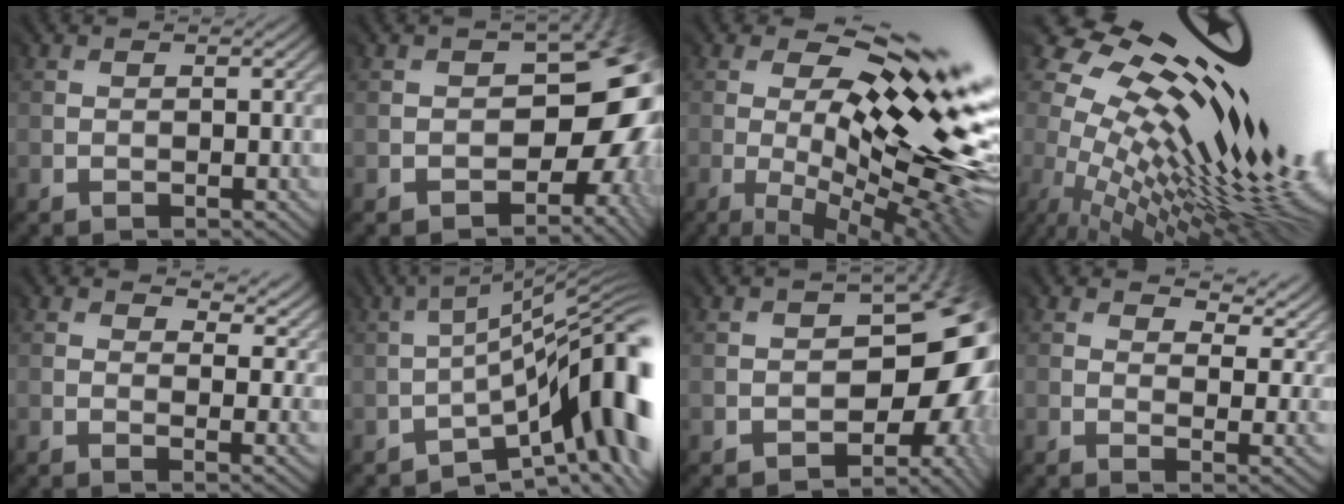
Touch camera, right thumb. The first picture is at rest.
{"total": 10.1, "force": [-3.3, 6.6, 6.9], "torque": [-0.053, -0.015, -0.047]}
{"total": 18.8, "force": [-0.1, 5.8, 17.9], "torque": [-0.258, 0.003, -0.011]}
{"total": 19.0, "force": [7.1, 7.1, 16.1], "torque": [-0.281, 0.029, 0.104]}
{"total": 6.0, "force": [3.2, 2.6, 4.3], "torque": [-0.068, -0.004, 0.056]}
{"total": 14.3, "force": [-4.7, 4.6, 12.7], "torque": [-0.178, -0.001, -0.072]}
{"total": 11.8, "force": [-3.5, 7.8, 8.1], "torque": [-0.063, -0.021, -0.037]}
{"total": 5.9, "force": [3.6, 2.1, 4.2], "torque": [-0.071, 0.001, 0.064]}